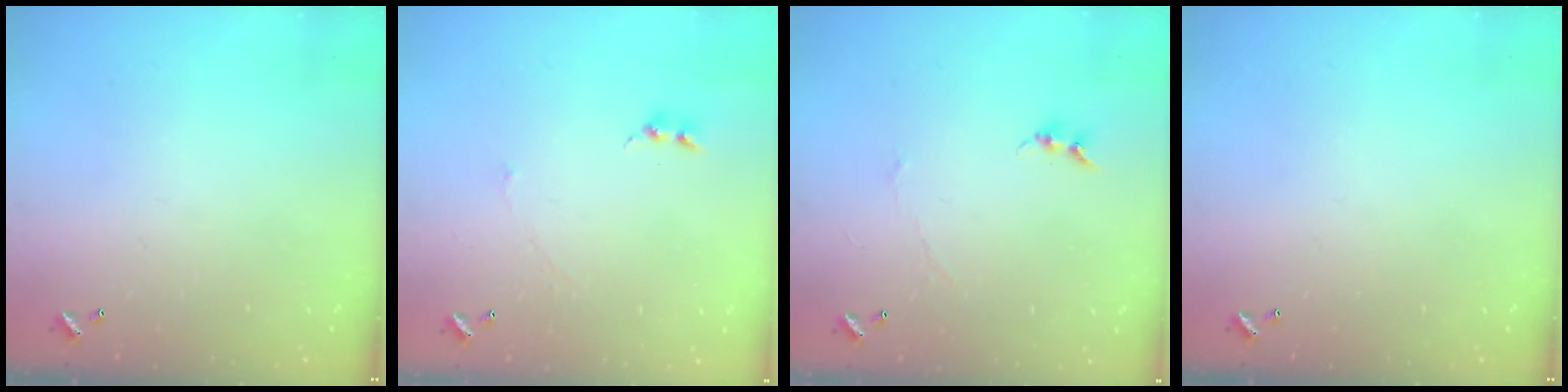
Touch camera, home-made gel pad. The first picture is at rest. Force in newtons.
{"total": 1.1, "press": 0.9, "slide": 0.6}
{"total": 0.7, "press": 0.4, "slide": 0.6}
{"total": 0.0}